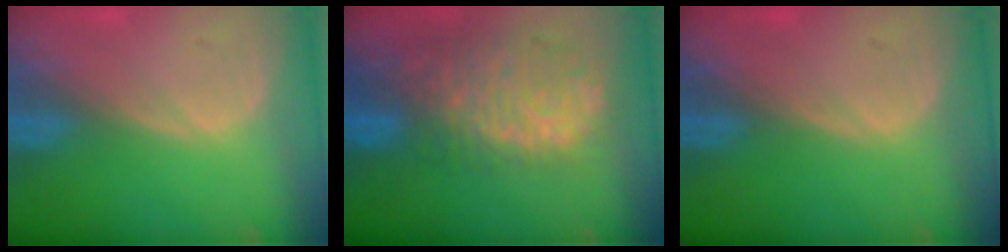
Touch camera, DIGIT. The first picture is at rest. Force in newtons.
{"total": 12.0, "press": 9.9, "slide": 6.8}
{"total": 0.0}